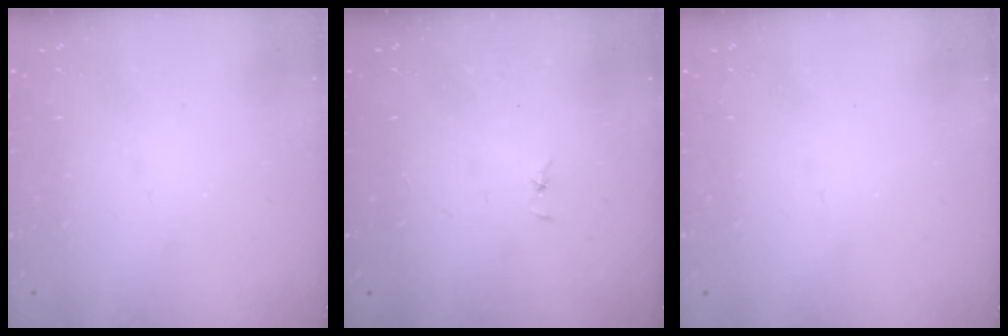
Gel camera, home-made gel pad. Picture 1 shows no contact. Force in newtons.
{"total": 0.7, "press": 0.7, "slide": 0.1}
{"total": 0.0}